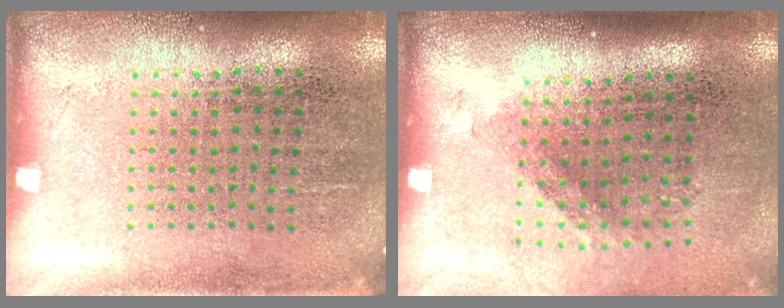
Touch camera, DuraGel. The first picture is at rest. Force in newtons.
{"total": 1.2, "press": 0.9, "slide": 0.8}